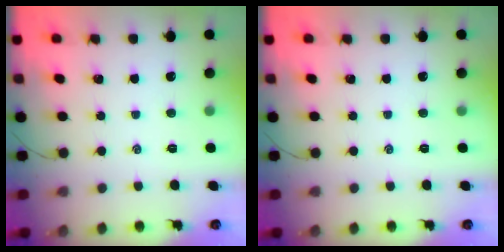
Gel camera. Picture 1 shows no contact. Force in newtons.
{"total": 0.0}